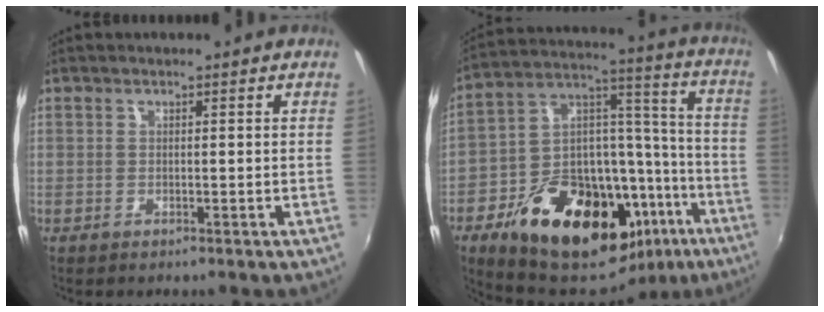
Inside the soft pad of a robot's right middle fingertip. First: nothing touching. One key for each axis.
{"total": 31.9, "fx": -17.5, "fy": 16.8, "fz": 20.7, "tx": -0.339, "ty": 0.043, "tz": -0.241}